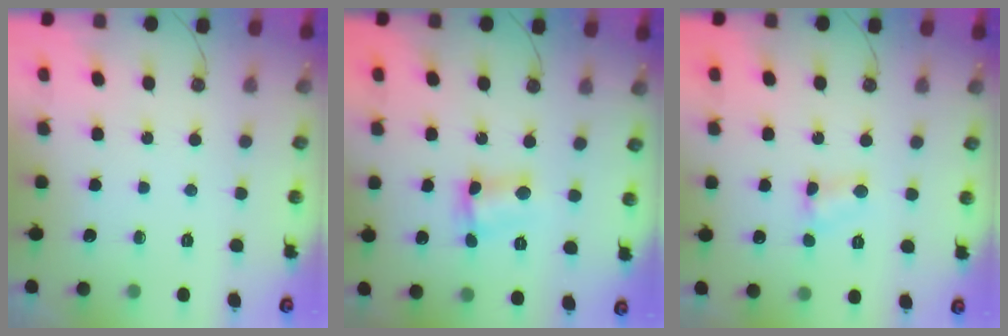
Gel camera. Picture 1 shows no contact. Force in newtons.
{"total": 4.1, "press": 3.9, "slide": 1.1}
{"total": 4.8, "press": 4.7, "slide": 0.5}